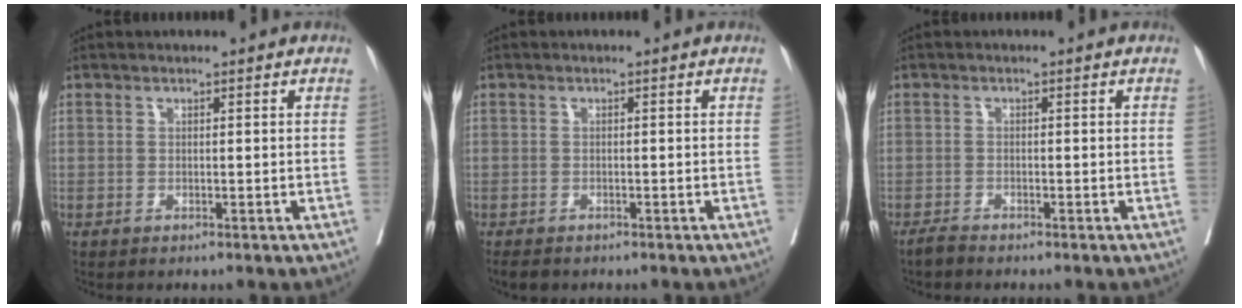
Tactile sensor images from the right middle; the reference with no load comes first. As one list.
[{"total": 2.3, "force": [-1.9, 1.0, 0.8], "torque": [-0.014, -0.005, -0.027]}, {"total": 1.2, "force": [-1.2, 0.0, 0.3], "torque": [-0.010, -0.002, -0.023]}]